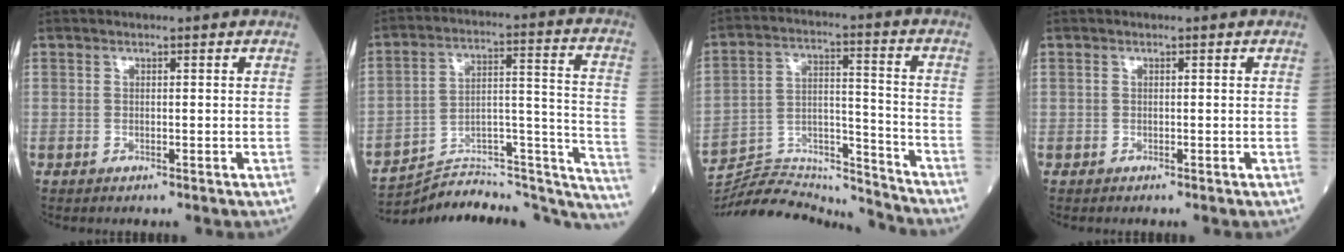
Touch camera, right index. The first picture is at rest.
{"total": 23.7, "force": [-22.2, 5.4, 6.3], "torque": [-0.049, 0.066, -0.308]}
{"total": 16.9, "force": [-16.8, 0.9, 1.0], "torque": [-0.014, 0.044, -0.267]}
{"total": 0.0}